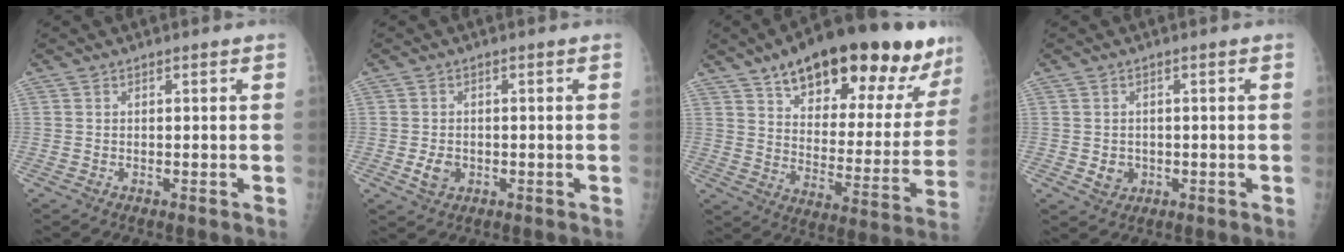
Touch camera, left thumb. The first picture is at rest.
{"total": 3.2, "force": [-0.8, 2.4, 1.9], "torque": [-0.029, 0.001, -0.009]}
{"total": 29.1, "force": [19.0, 10.8, 19.2], "torque": [-0.237, -0.055, 0.277]}
{"total": 2.9, "force": [-0.4, 2.5, 1.2], "torque": [-0.008, 0.001, 0.003]}